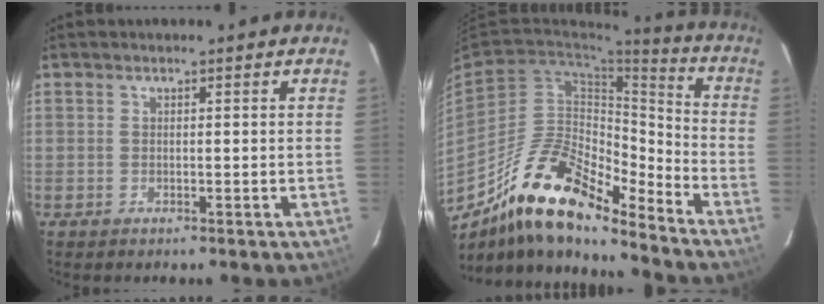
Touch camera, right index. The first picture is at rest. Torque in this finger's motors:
{"motor_torque": [0.28, -0.57, 0.81, 0.18]}